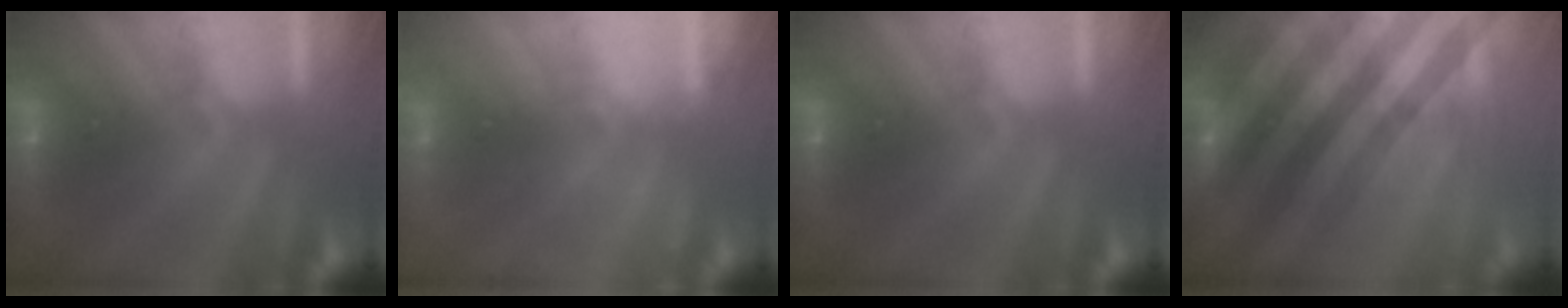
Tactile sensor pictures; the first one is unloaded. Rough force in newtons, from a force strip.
{"total": 2.2}
{"total": 0.0}
{"total": 4.8}